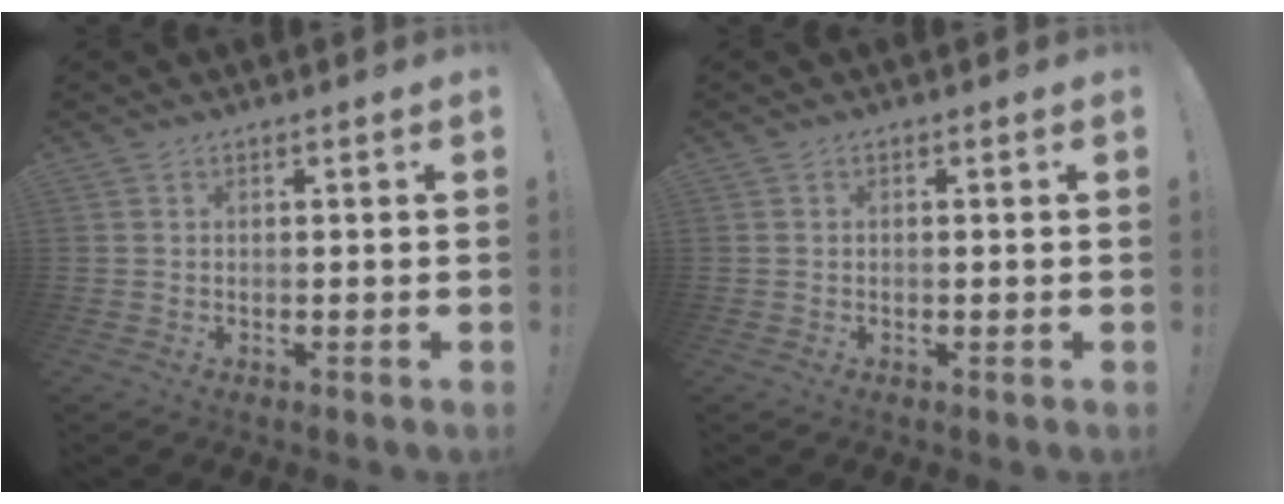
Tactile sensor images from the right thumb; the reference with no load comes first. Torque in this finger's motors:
{"motor_torque": [-0.22, 0.09, -0.09, 0.17, -0.05]}